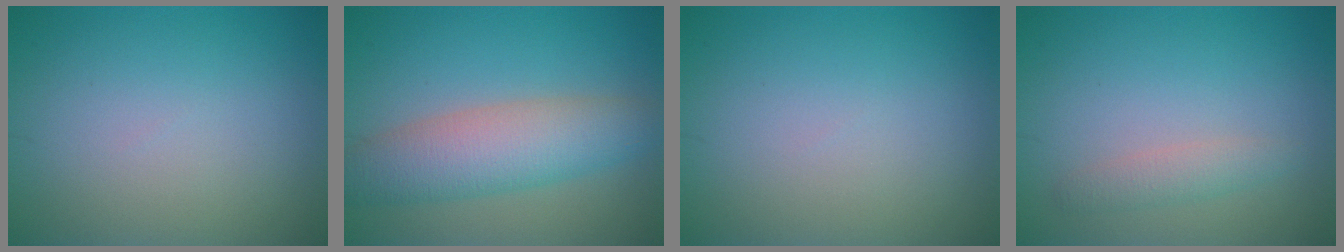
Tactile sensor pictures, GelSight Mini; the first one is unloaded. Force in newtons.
{"total": 6.1, "press": 6.1, "slide": 0.3}
{"total": 0.0}
{"total": 1.6, "press": 1.6, "slide": 0.0}